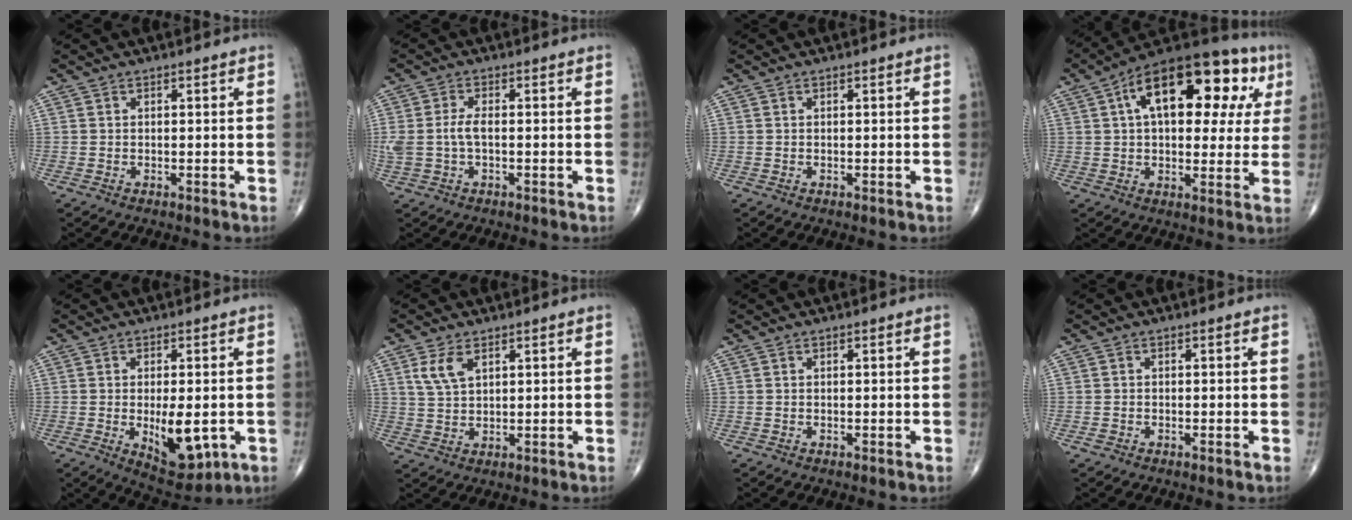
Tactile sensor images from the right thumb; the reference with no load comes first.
{"total": 4.6, "force": [-0.2, 2.3, 4.0], "torque": [-0.105, 0.012, -0.002]}
{"total": 0.0}
{"total": 23.5, "force": [7.6, 12.1, 18.7], "torque": [-0.243, 0.033, 0.104]}
{"total": 10.3, "force": [-1.9, 4.7, 9.0], "torque": [-0.112, -0.016, -0.015]}
{"total": 4.8, "force": [2.3, 2.5, 3.4], "torque": [-0.066, -0.005, 0.052]}
{"total": 0.0}
{"total": 0.7, "force": [-0.4, 0.4, 0.4], "torque": [-0.010, 0.000, -0.008]}